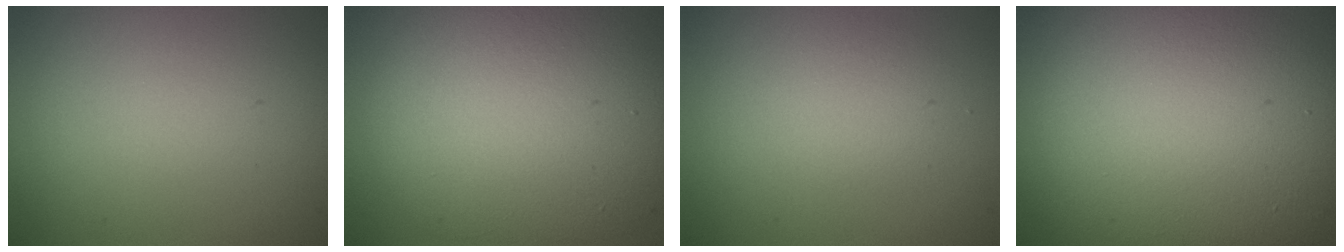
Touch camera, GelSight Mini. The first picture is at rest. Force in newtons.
{"total": 11.2, "press": 11.2, "slide": 0.9}
{"total": 1.9, "press": 1.8, "slide": 0.2}
{"total": 18.4, "press": 18.4, "slide": 0.8}